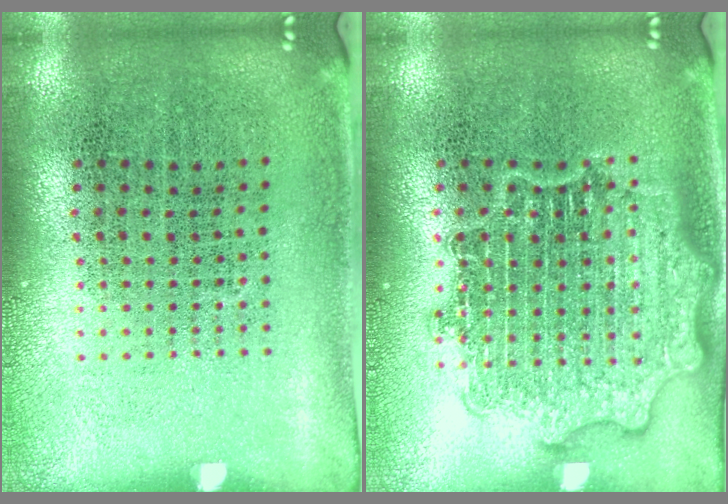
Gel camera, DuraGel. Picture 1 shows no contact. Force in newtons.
{"total": 3.0, "press": 3.0, "slide": 0.5}